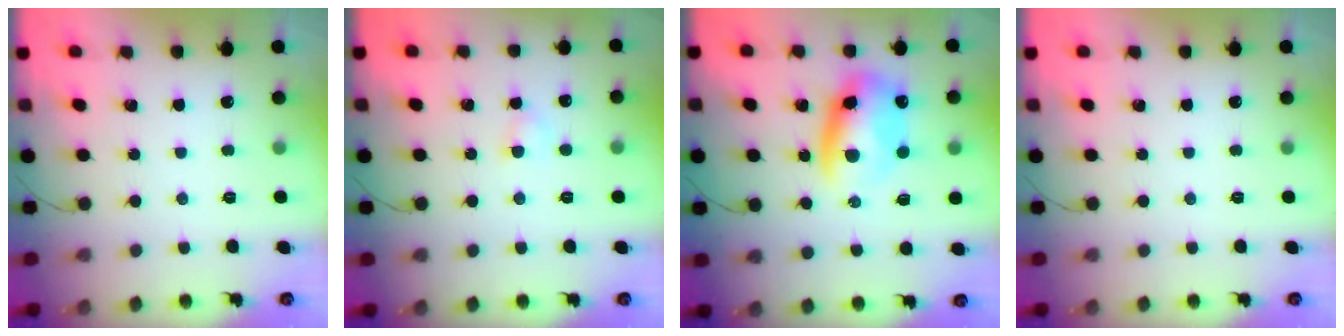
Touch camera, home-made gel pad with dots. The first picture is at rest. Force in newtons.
{"total": 3.2, "press": 3.1, "slide": 1.0}
{"total": 10.4, "press": 10.1, "slide": 2.6}
{"total": 0.0}